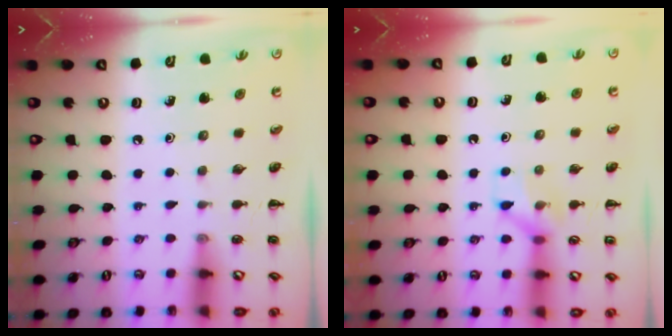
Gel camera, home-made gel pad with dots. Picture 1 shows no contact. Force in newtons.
{"total": 8.0, "press": 8.0, "slide": 0.5}